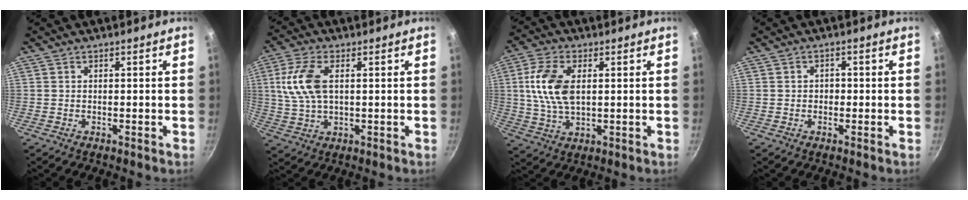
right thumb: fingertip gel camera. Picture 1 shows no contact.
{"total": 9.6, "force": [1.9, 5.0, 8.0], "torque": [-0.166, 0.008, 0.035]}
{"total": 10.6, "force": [1.8, 5.9, 8.7], "torque": [-0.168, 0.004, 0.033]}
{"total": 1.7, "force": [-0.2, 1.4, 0.9], "torque": [-0.008, 0.005, -0.005]}